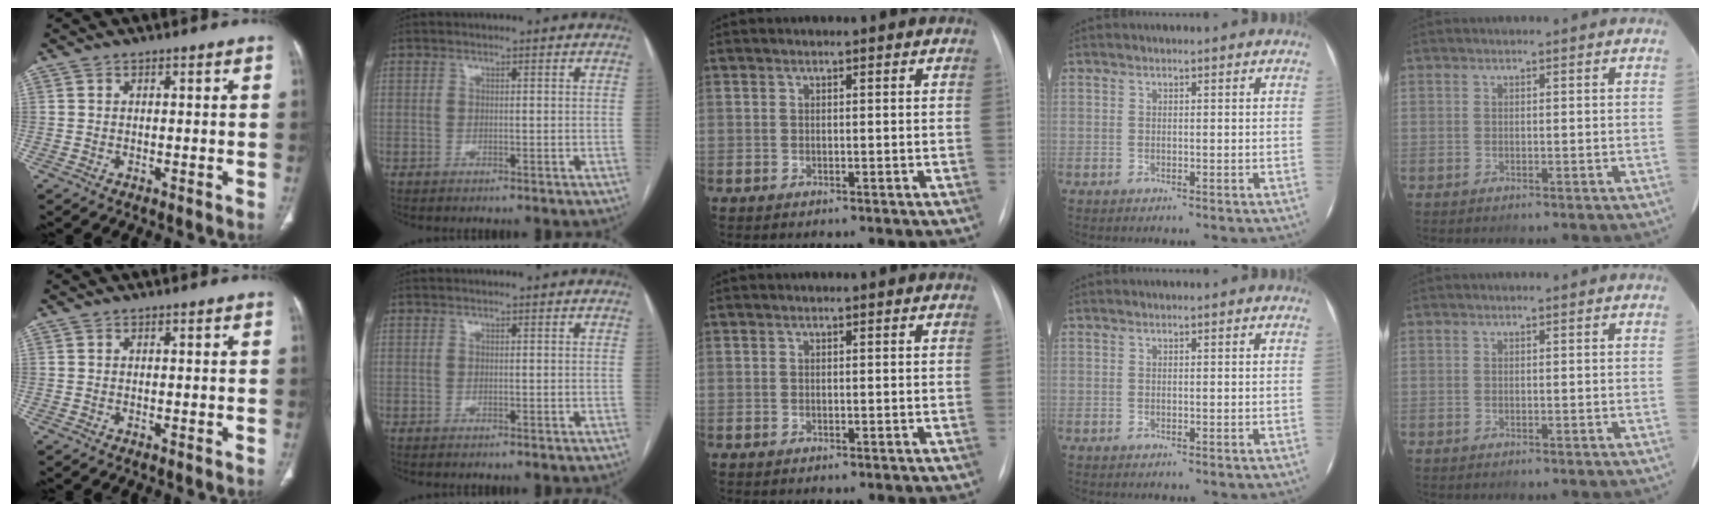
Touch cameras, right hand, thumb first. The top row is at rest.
{}